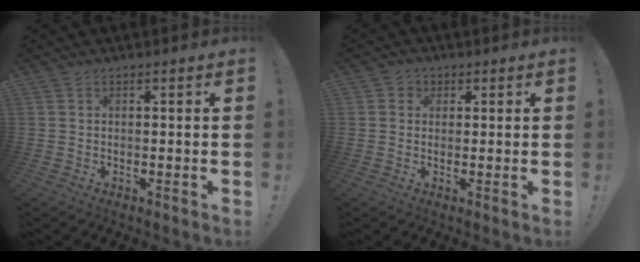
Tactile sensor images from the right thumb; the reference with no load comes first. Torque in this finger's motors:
{"motor_torque": [0.00, 0.00, 0.03, -0.02, 0.00]}